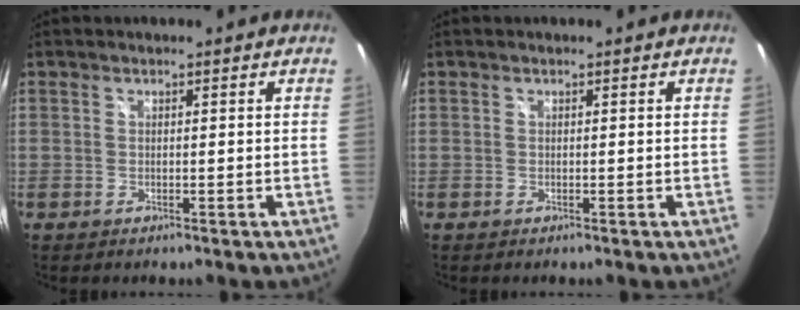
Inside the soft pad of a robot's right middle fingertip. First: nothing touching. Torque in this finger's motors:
{"motor_torque": [0.00, 0.00, 0.00, 0.00]}